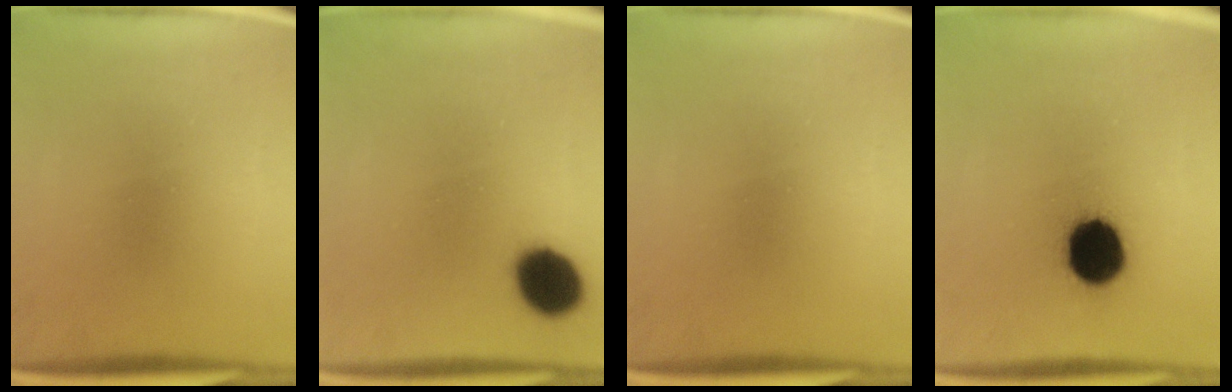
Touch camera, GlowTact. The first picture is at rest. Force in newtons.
{"total": 10.7}
{"total": 0.0}
{"total": 13.2}